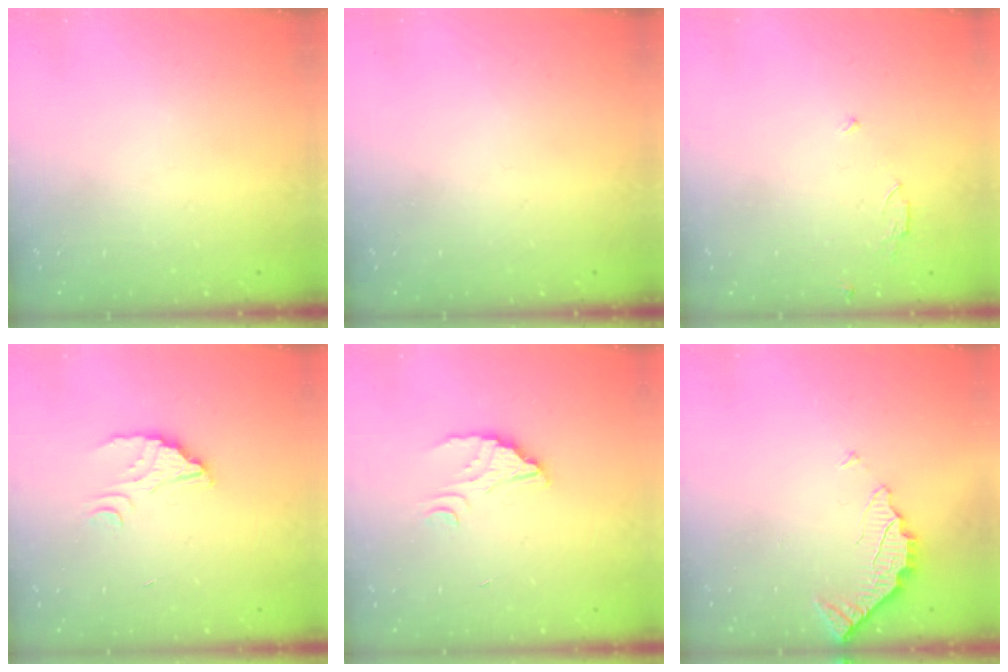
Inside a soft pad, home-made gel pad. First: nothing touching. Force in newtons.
{"total": 0.0}
{"total": 2.5, "press": 2.5, "slide": 0.2}
{"total": 2.7, "press": 2.7, "slide": 0.1}
{"total": 2.7, "press": 2.7, "slide": 0.1}
{"total": 2.3, "press": 2.3, "slide": 0.2}